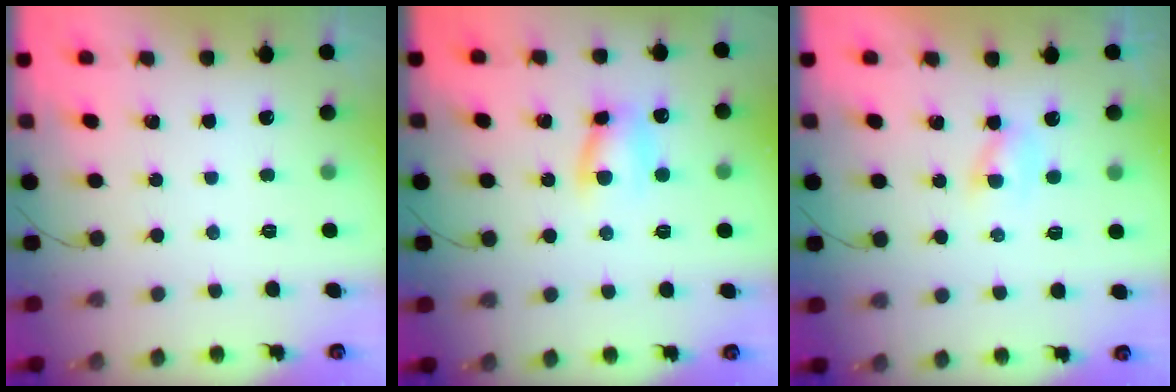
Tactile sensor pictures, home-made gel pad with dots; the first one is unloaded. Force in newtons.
{"total": 7.4, "press": 7.4, "slide": 0.2}
{"total": 2.0, "press": 1.8, "slide": 0.9}